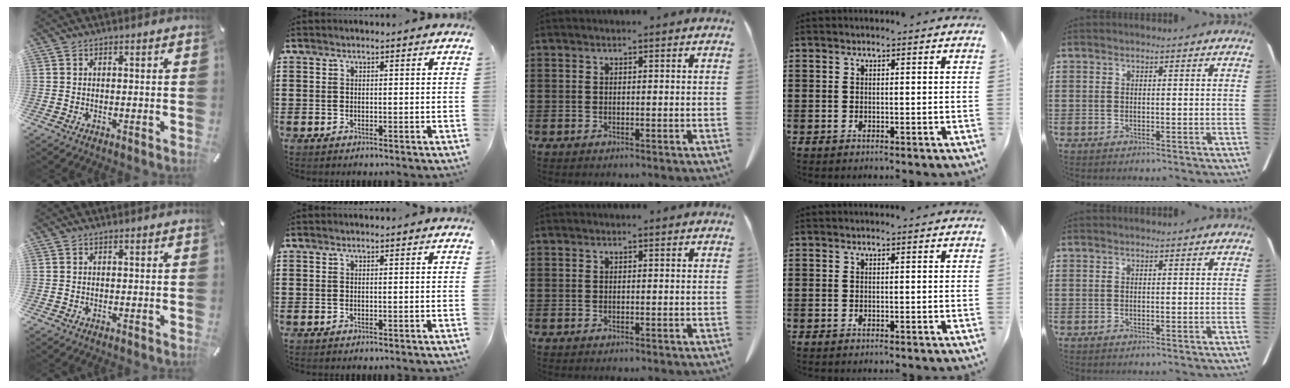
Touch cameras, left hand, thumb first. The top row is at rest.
{}